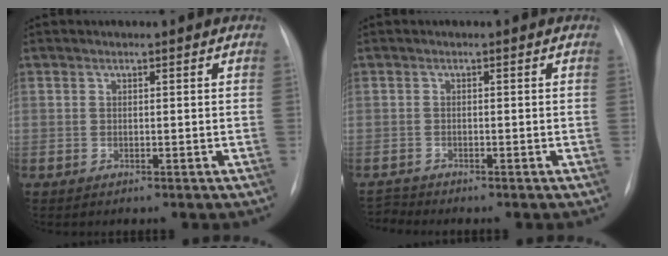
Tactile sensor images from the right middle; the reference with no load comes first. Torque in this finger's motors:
{"motor_torque": [-0.25, -0.08, 0.01, 0.00]}